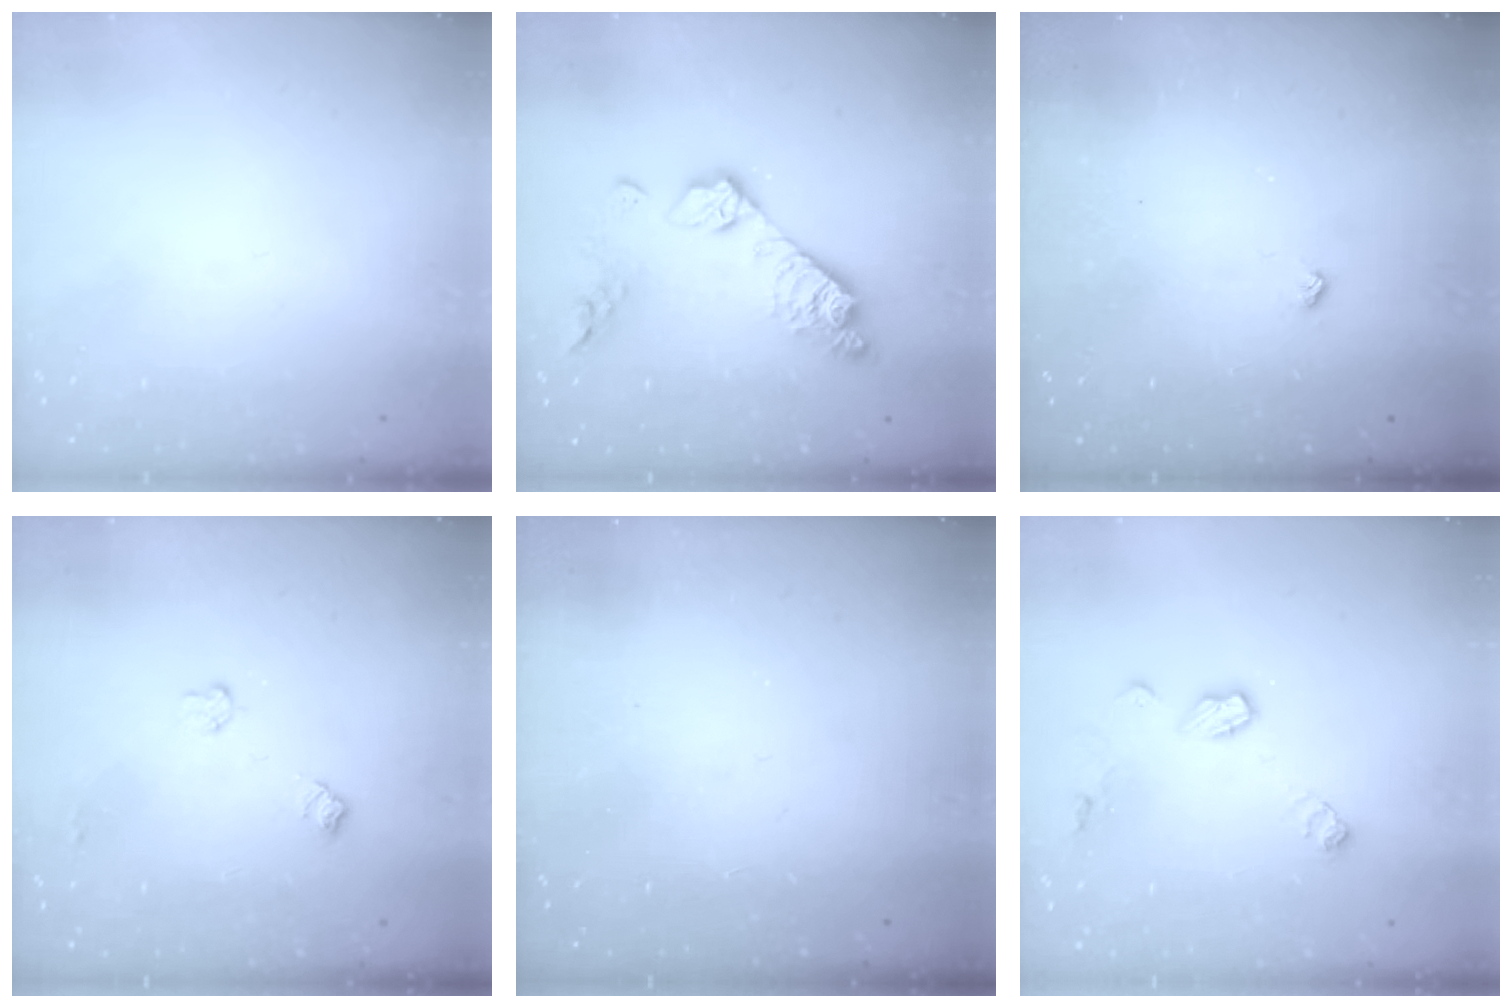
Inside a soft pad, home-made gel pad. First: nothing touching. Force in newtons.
{"total": 13.6, "press": 13.6, "slide": 0.7}
{"total": 2.5, "press": 2.4, "slide": 0.5}
{"total": 5.1, "press": 5.1, "slide": 0.8}
{"total": 0.0}
{"total": 8.0, "press": 8.0, "slide": 0.3}